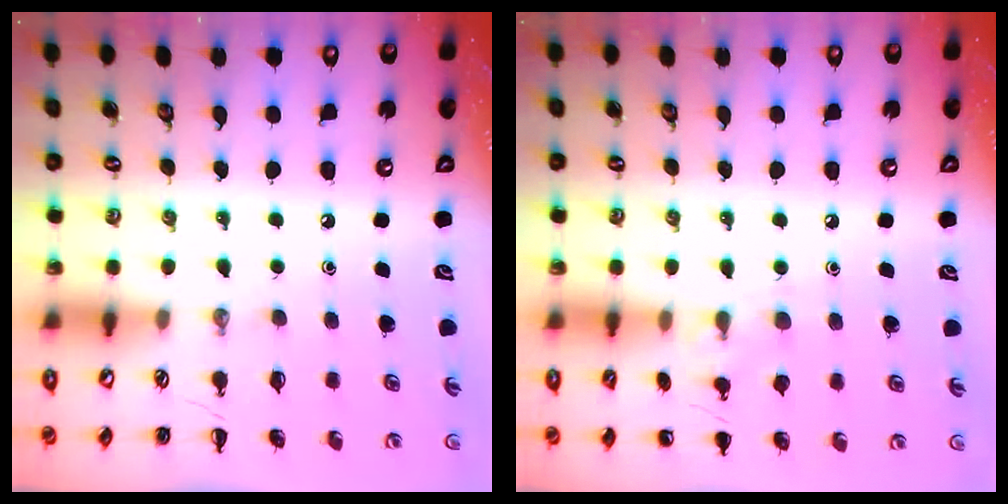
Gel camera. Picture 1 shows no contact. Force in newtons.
{"total": 7.0, "press": 6.8, "slide": 1.9}